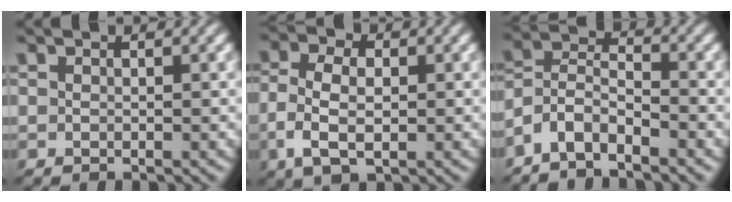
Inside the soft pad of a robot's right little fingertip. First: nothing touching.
{"total": 5.0, "force": [-0.5, 3.4, 3.6], "torque": [-0.074, -0.013, -0.002]}
{"total": 8.3, "force": [-2.9, 7.2, 3.0], "torque": [-0.091, -0.034, -0.058]}